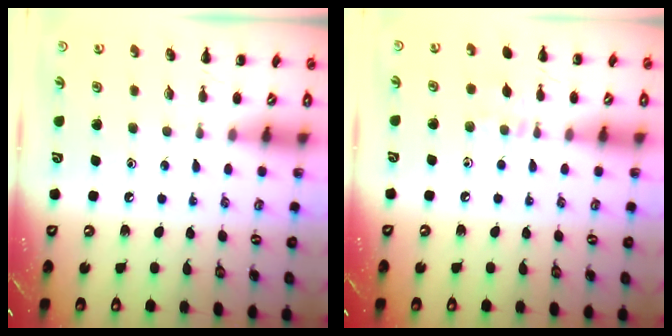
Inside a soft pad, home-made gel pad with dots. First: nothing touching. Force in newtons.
{"total": 4.7, "press": 4.4, "slide": 1.7}